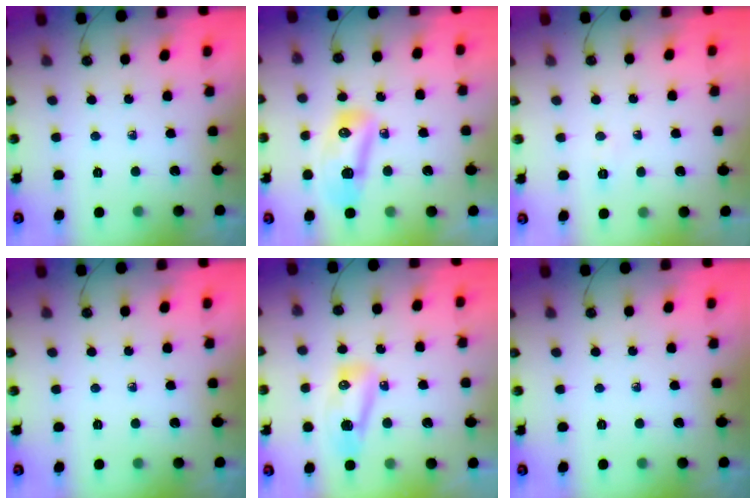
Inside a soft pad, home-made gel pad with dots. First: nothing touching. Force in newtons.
{"total": 12.4, "press": 11.5, "slide": 4.7}
{"total": 17.7, "press": 5.5, "slide": 16.8}
{"total": 0.0}
{"total": 10.9, "press": 9.3, "slide": 5.7}
{"total": 0.0}